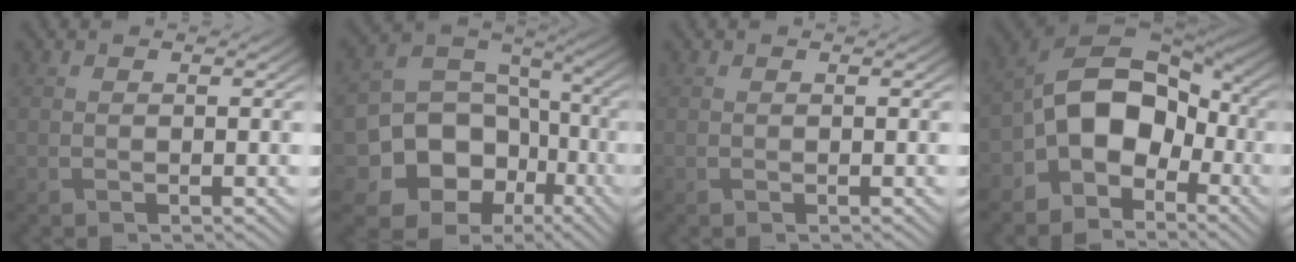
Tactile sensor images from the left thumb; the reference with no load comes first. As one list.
[{"total": 14.2, "force": [-5.3, 11.5, 6.3], "torque": [-0.147, -0.032, -0.106]}, {"total": 0.0}, {"total": 11.1, "force": [-4.0, 7.7, 7.0], "torque": [-0.111, 0.004, -0.095]}]